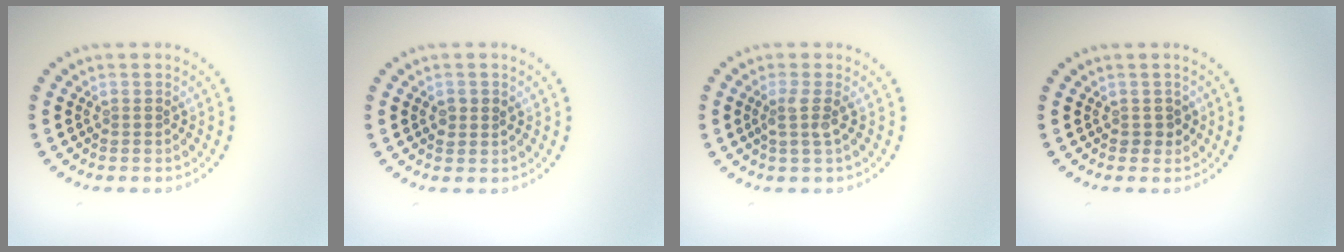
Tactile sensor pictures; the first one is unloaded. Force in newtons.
{"total": 1.5, "press": 1.5, "slide": 0.2}
{"total": 1.8, "press": 1.4, "slide": 1.2}
{"total": 1.0, "press": 0.9, "slide": 0.4}